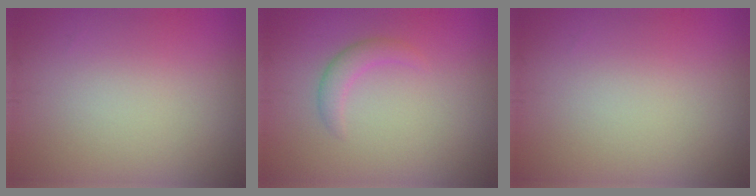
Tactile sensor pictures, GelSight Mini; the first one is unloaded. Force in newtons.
{"total": 1.7, "press": 1.7, "slide": 0.2}
{"total": 0.0}